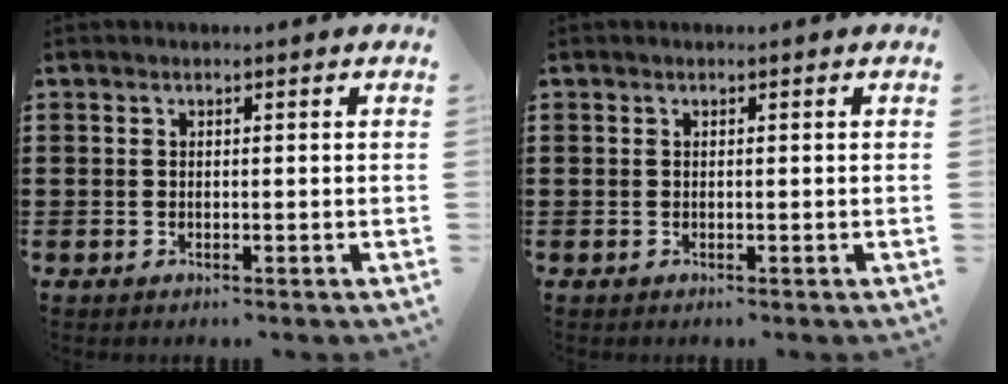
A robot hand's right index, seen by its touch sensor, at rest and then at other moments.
{"total": 0.0}